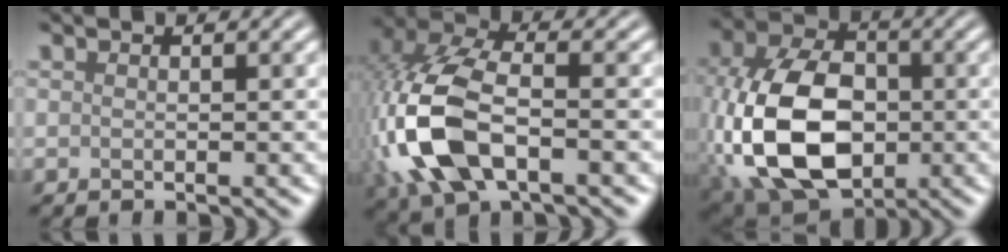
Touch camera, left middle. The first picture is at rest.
{"total": 10.5, "force": [-2.9, 5.6, 8.4], "torque": [-0.208, 0.005, -0.067]}
{"total": 13.8, "force": [-2.5, 9.2, 10.0], "torque": [-0.226, -0.008, -0.057]}